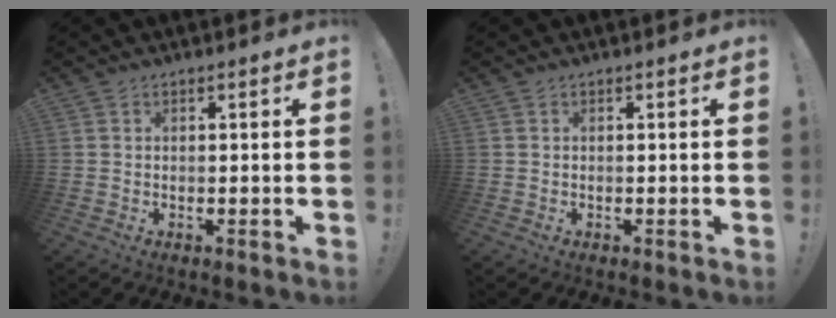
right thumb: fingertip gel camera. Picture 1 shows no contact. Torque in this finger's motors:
{"motor_torque": [-0.01, 0.01, 0.00, 0.00, 0.00]}